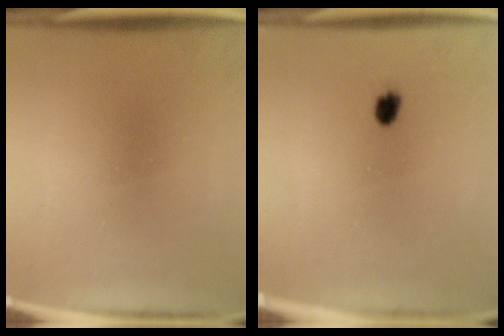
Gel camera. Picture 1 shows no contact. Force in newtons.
{"total": 2.7}